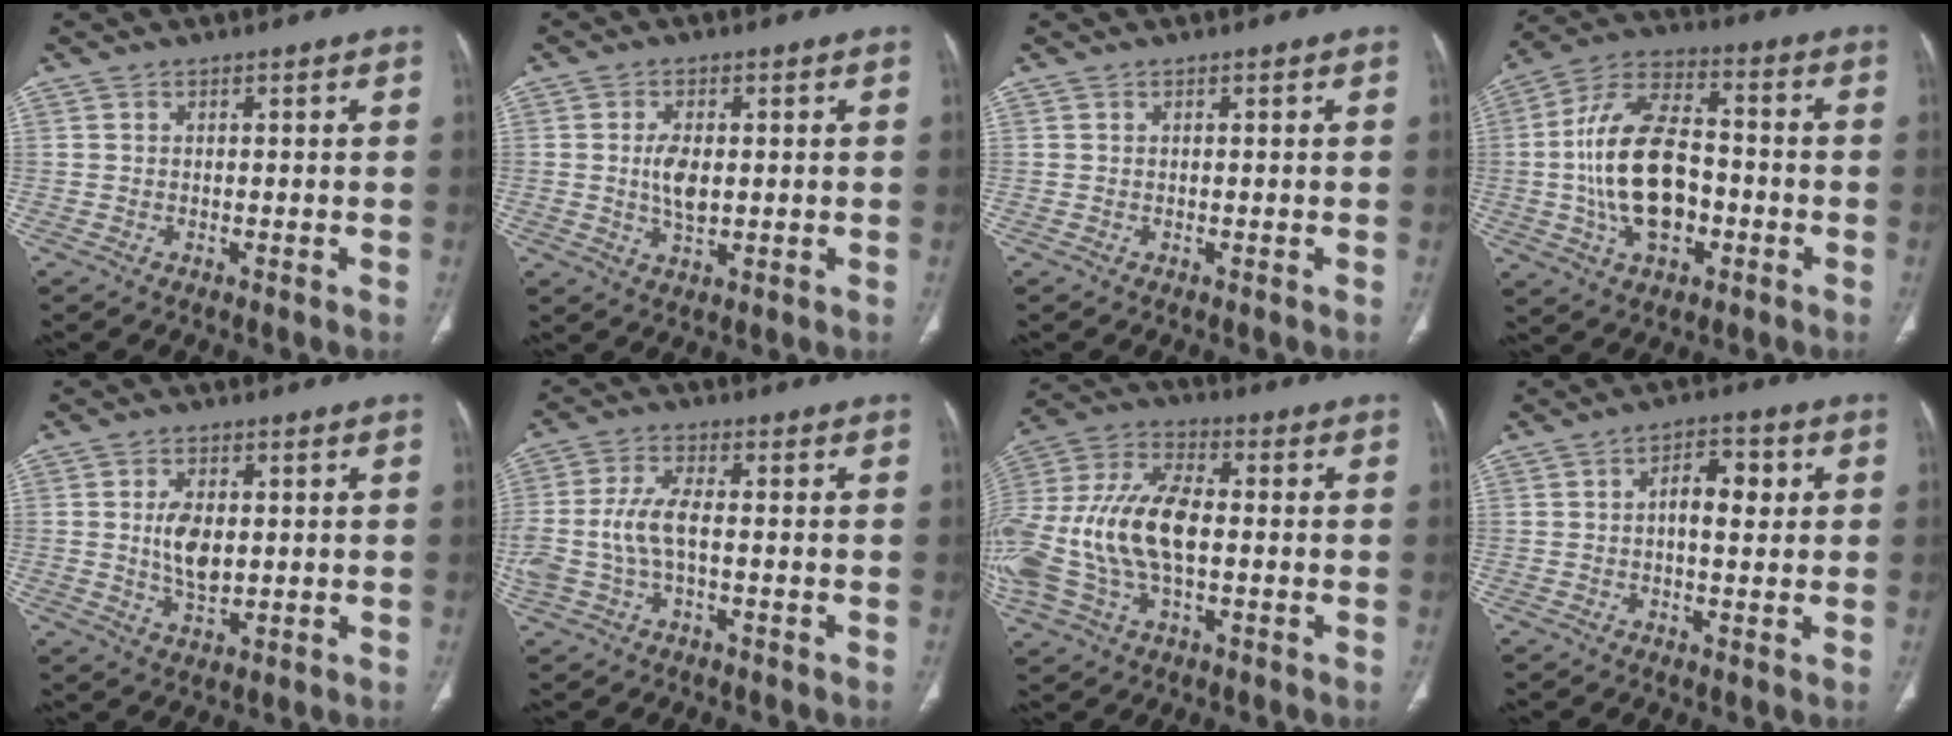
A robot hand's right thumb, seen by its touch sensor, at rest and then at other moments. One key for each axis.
{"total": 5.3, "fx": 0.2, "fy": 2.8, "fz": 4.4, "tx": -0.085, "ty": -0.004, "tz": 0.007}
{"total": 0.0}
{"total": 18.2, "fx": -2.7, "fy": 10.5, "fz": 14.6, "tx": -0.267, "ty": 0.033, "tz": -0.044}
{"total": 6.9, "fx": 0.6, "fy": 3.9, "fz": 5.6, "tx": -0.096, "ty": -0.007, "tz": 0.015}
{"total": 8.3, "fx": -1.0, "fy": 4.0, "fz": 7.2, "tx": -0.179, "ty": 0.023, "tz": -0.018}
{"total": 22.0, "fx": -1.8, "fy": 12.3, "fz": 18.1, "tx": -0.424, "ty": 0.015, "tz": -0.030}
{"total": 6.3, "fx": 0.8, "fy": 3.2, "fz": 5.3, "tx": -0.065, "ty": 0.011, "tz": 0.005}